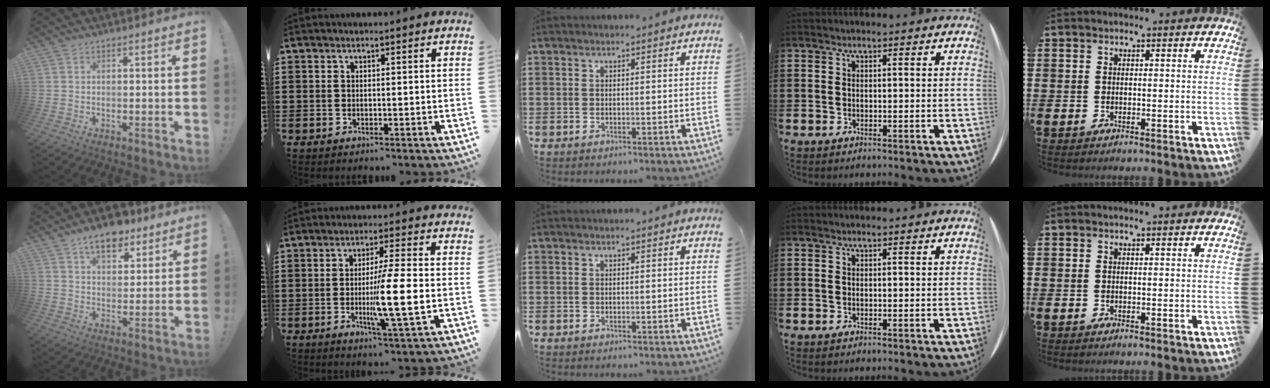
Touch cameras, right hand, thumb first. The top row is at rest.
{"thumb": {"total": 10.8, "force": [7.2, 5.7, 5.6], "torque": [-0.085, -0.034, 0.131]}, "index": {"total": 9.9, "force": [-1.6, 0.2, 9.8], "torque": [-0.185, -0.020, -0.035]}}